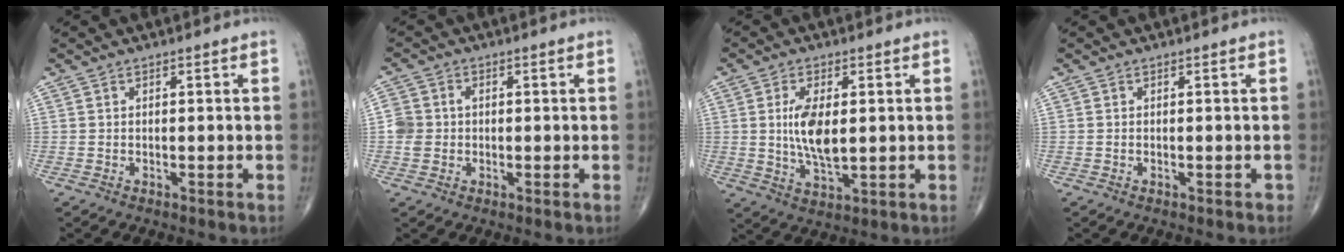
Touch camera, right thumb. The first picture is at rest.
{"total": 4.1, "force": [-0.3, 3.7, 1.7], "torque": [-0.027, 0.006, -0.007]}
{"total": 8.5, "force": [0.9, 3.7, 7.6], "torque": [-0.145, -0.016, 0.021]}
{"total": 0.0}